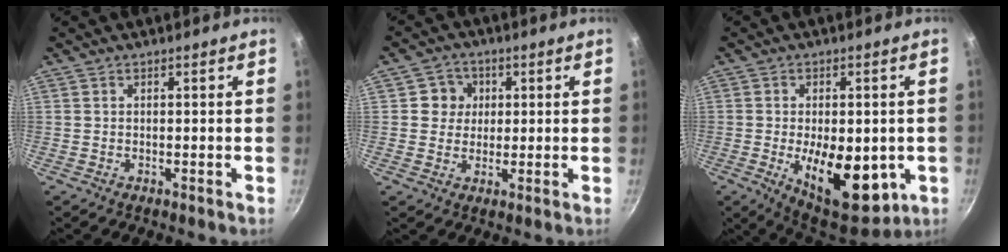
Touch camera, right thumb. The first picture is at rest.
{"total": 5.3, "force": [1.0, 5.1, 1.4], "torque": [0.010, 0.006, 0.010]}
{"total": 16.5, "force": [-3.6, 8.4, 13.8], "torque": [-0.189, -0.016, -0.031]}